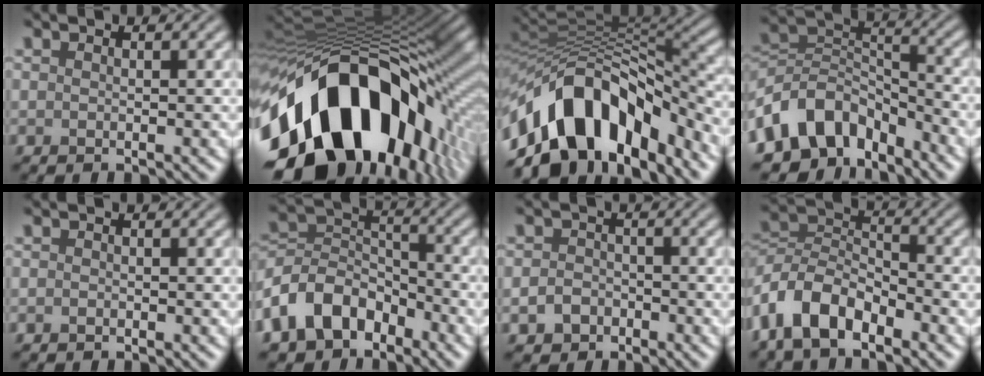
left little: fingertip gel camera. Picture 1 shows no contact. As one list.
[{"total": 18.7, "force": [-7.6, 10.9, 13.2], "torque": [-0.224, -0.021, -0.111]}, {"total": 12.7, "force": [-6.9, 6.7, 8.4], "torque": [-0.131, 0.019, -0.122]}, {"total": 9.1, "force": [-5.4, 5.9, 4.4], "torque": [-0.066, 0.007, -0.114]}, {"total": 0.0}, {"total": 7.6, "force": [-4.5, 5.0, 3.5], "torque": [-0.062, 0.005, -0.106]}, {"total": 2.1, "force": [-1.1, 1.6, 0.7], "torque": [-0.007, 0.003, -0.025]}, {"total": 6.8, "force": [-4.1, 3.5, 4.1], "torque": [-0.076, 0.005, -0.090]}]